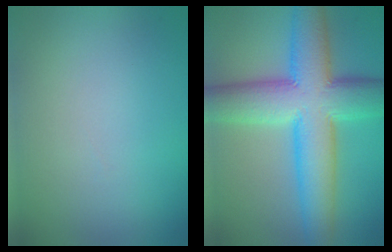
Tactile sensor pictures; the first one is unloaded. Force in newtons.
{"total": 11.2, "press": 11.2, "slide": 0.2}